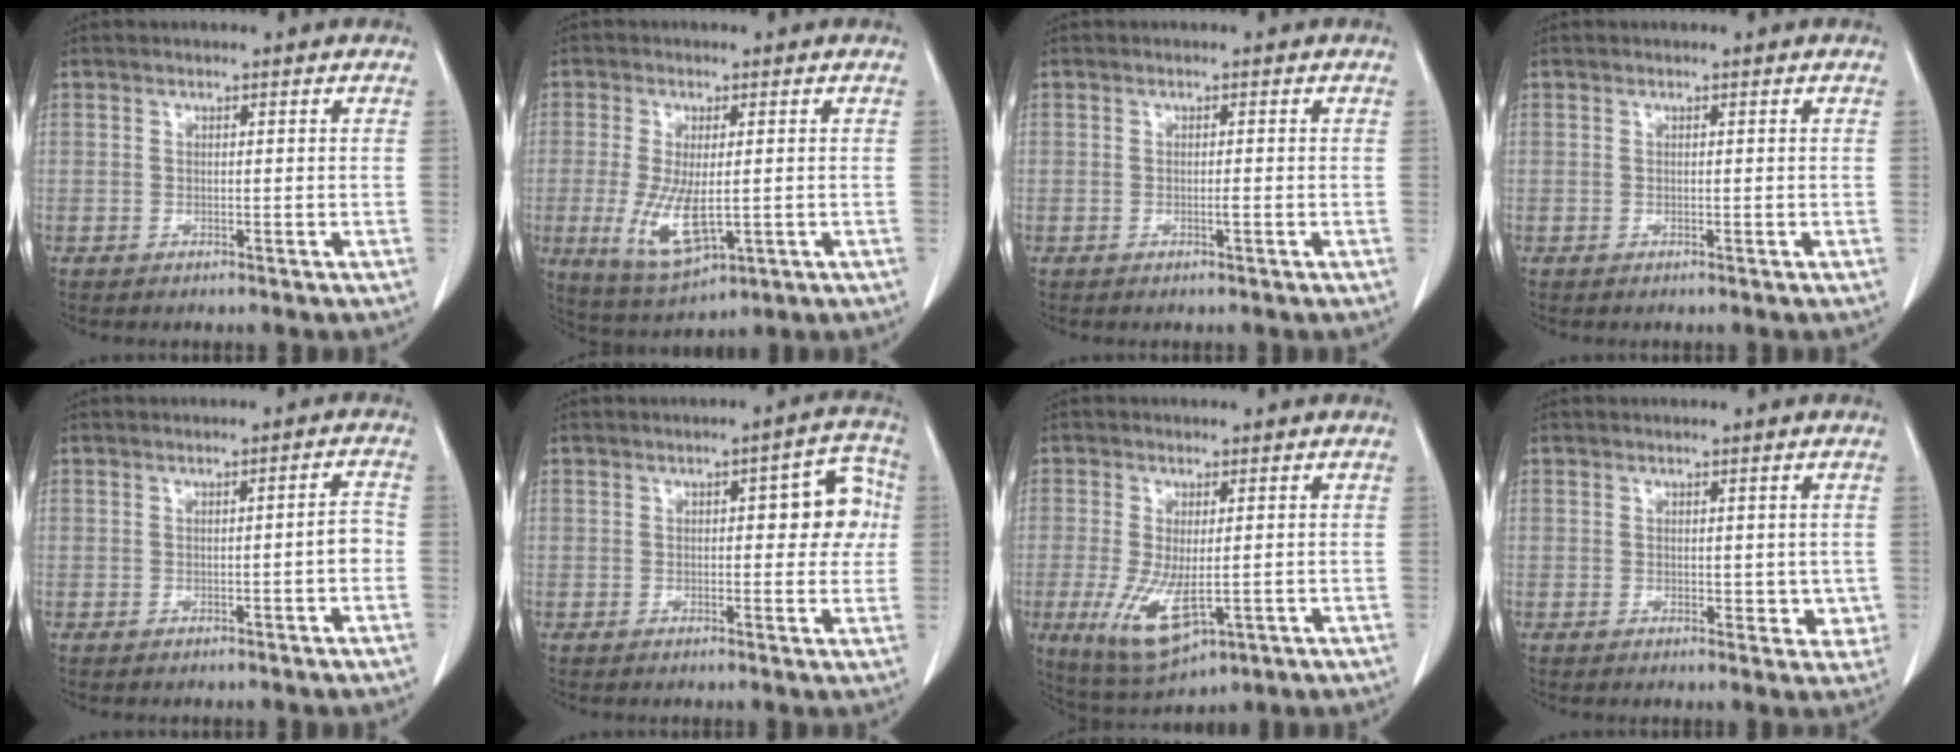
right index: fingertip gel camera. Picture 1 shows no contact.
{"total": 8.4, "force": [-1.4, 2.9, 7.8], "torque": [-0.154, -0.024, -0.013]}
{"total": 0.6, "force": [-0.2, 0.0, 0.5], "torque": [-0.010, 0.000, -0.004]}
{"total": 0.0}
{"total": 2.2, "force": [-0.7, 0.2, 2.1], "torque": [-0.022, 0.003, -0.011]}
{"total": 7.1, "force": [1.1, 2.7, 6.5], "torque": [-0.063, 0.026, 0.009]}
{"total": 8.5, "force": [-2.2, 3.0, 7.7], "torque": [-0.146, -0.027, -0.024]}
{"total": 3.0, "force": [0.3, 2.1, 2.2], "torque": [-0.009, -0.004, 0.006]}